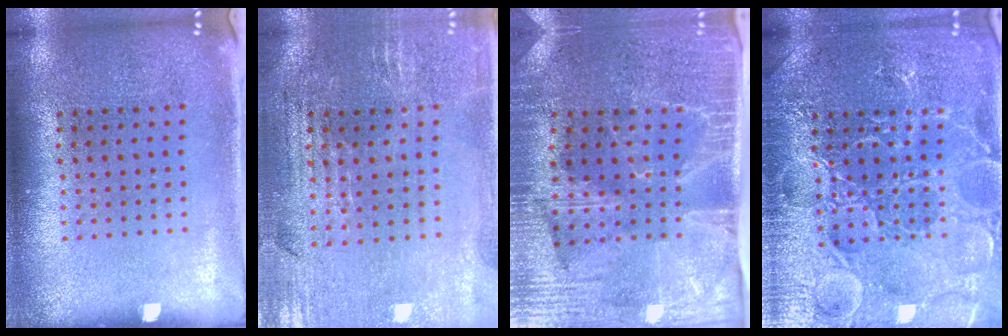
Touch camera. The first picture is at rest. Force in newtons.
{"total": 1.1, "press": 1.1, "slide": 0.3}
{"total": 4.0, "press": 3.5, "slide": 2.1}
{"total": 5.0, "press": 5.0, "slide": 0.7}